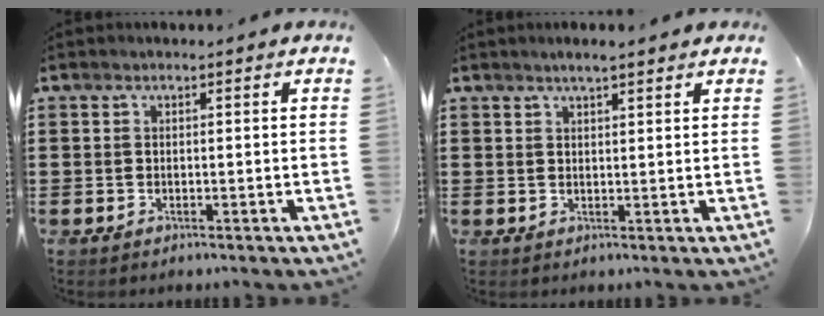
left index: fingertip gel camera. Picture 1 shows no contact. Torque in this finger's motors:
{"motor_torque": [0.50, 0.07, 0.44, 0.06]}